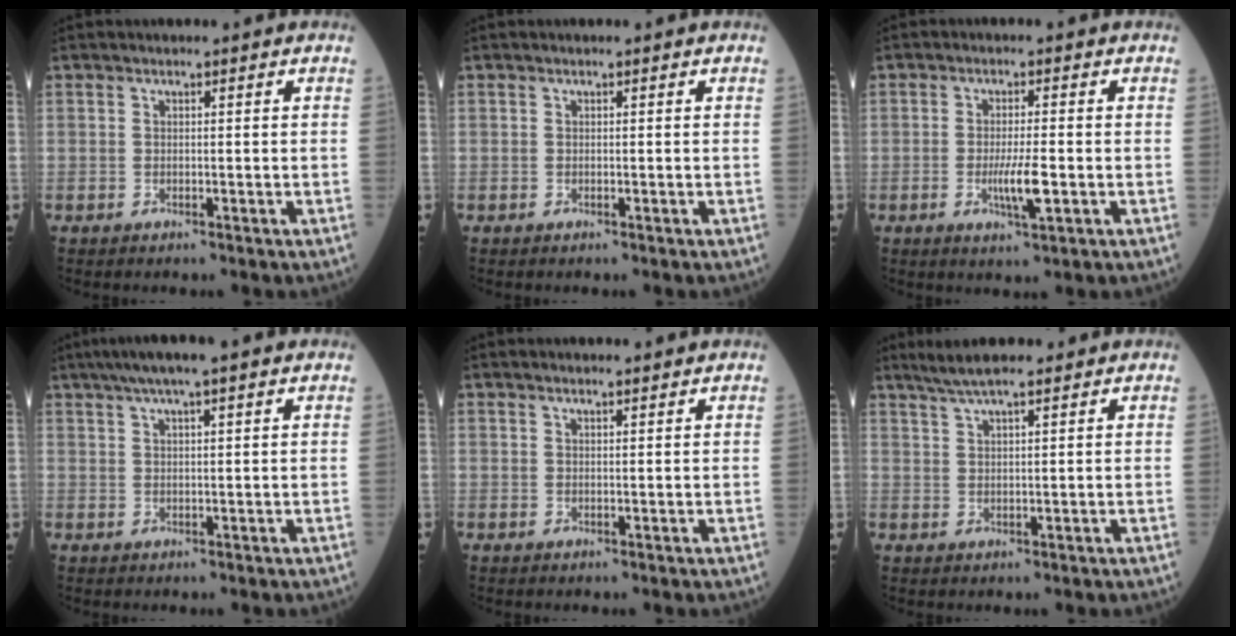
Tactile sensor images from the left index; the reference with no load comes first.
{"total": 0.0}
{"total": 4.5, "force": [-1.2, 0.3, 4.3], "torque": [-0.083, -0.011, -0.021]}
{"total": 7.1, "force": [5.2, 0.2, 4.8], "torque": [-0.079, 0.032, 0.083]}
{"total": 2.3, "force": [2.1, 0.0, 0.7], "torque": [-0.010, 0.008, 0.029]}
{"total": 6.3, "force": [5.2, 0.7, 3.6], "torque": [-0.063, 0.022, 0.089]}